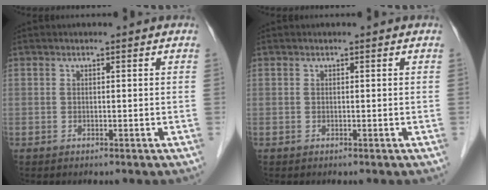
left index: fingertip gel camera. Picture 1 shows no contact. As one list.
[{"total": 0.0}]